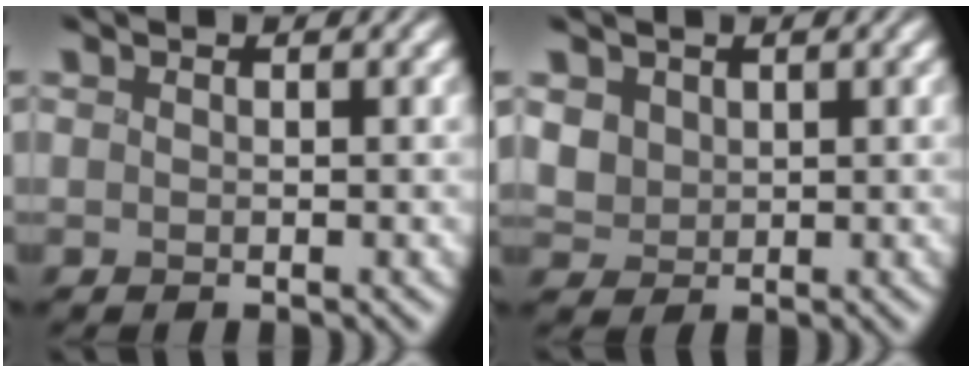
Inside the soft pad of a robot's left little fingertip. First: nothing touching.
{"total": 2.4, "force": [0.5, 2.0, 1.1], "torque": [-0.031, 0.000, 0.010]}